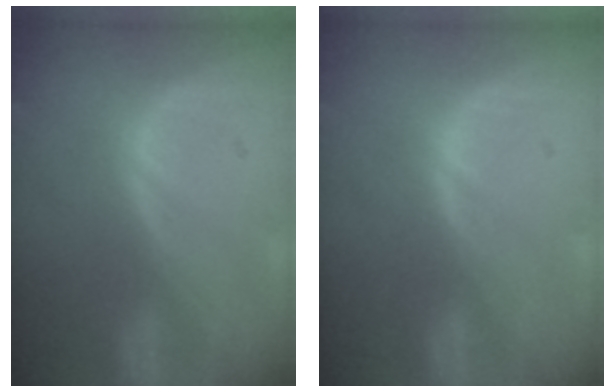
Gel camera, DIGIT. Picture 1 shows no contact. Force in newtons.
{"total": 0.5, "press": 0.5, "slide": 0.1}